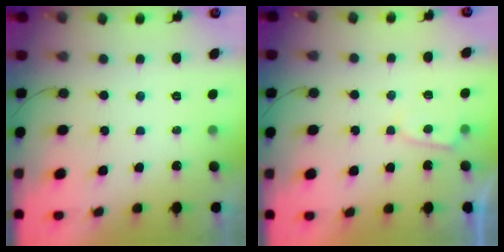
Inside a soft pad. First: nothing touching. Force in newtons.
{"total": 2.8, "press": 2.8, "slide": 0.3}